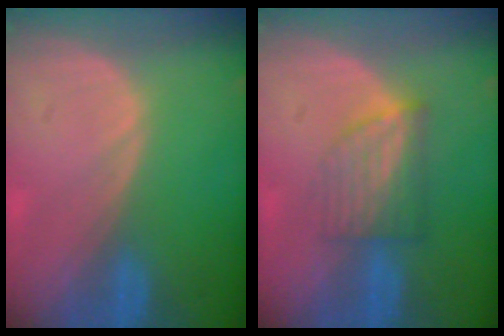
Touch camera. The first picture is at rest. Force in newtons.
{"total": 6.1, "press": 5.4, "slide": 2.8}